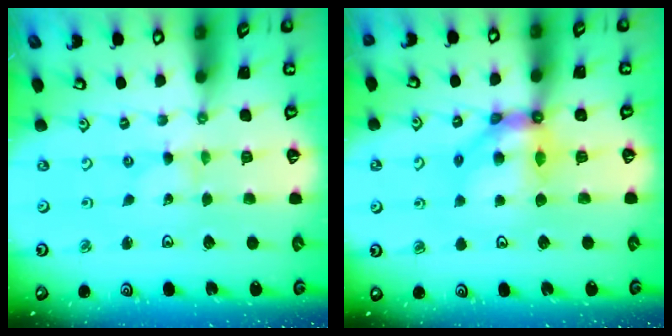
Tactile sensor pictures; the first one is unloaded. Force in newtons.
{"total": 10.4, "press": 10.4, "slide": 1.1}